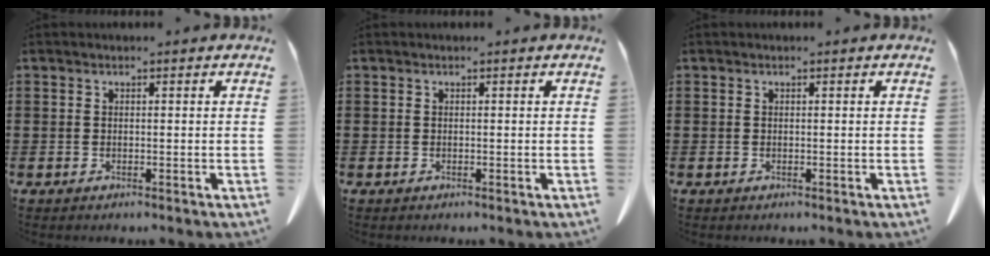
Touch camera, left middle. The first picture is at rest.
{"total": 0.0}
{"total": 0.0}